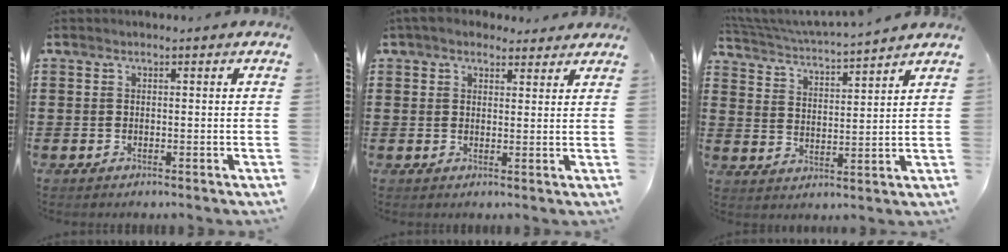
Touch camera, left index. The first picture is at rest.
{"total": 3.5, "force": [3.0, 1.4, 1.0], "torque": [-0.029, -0.002, 0.057]}
{"total": 4.3, "force": [4.1, -0.4, 0.9], "torque": [-0.040, -0.031, 0.067]}